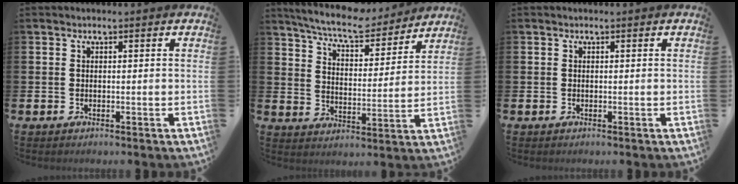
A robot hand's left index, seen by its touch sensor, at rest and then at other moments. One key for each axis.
{"total": 7.9, "fx": 7.4, "fy": 1.3, "fz": 2.4, "tx": -0.071, "ty": -0.047, "tz": 0.129}
{"total": 0.0}